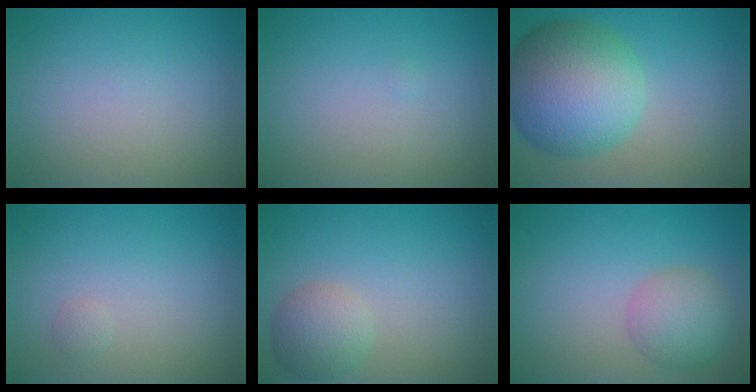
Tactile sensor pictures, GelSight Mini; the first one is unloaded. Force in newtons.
{"total": 0.0}
{"total": 11.3, "press": 11.3, "slide": 0.3}
{"total": 0.6, "press": 0.6, "slide": 0.1}
{"total": 3.2, "press": 3.2, "slide": 0.1}
{"total": 3.8, "press": 3.8, "slide": 0.4}